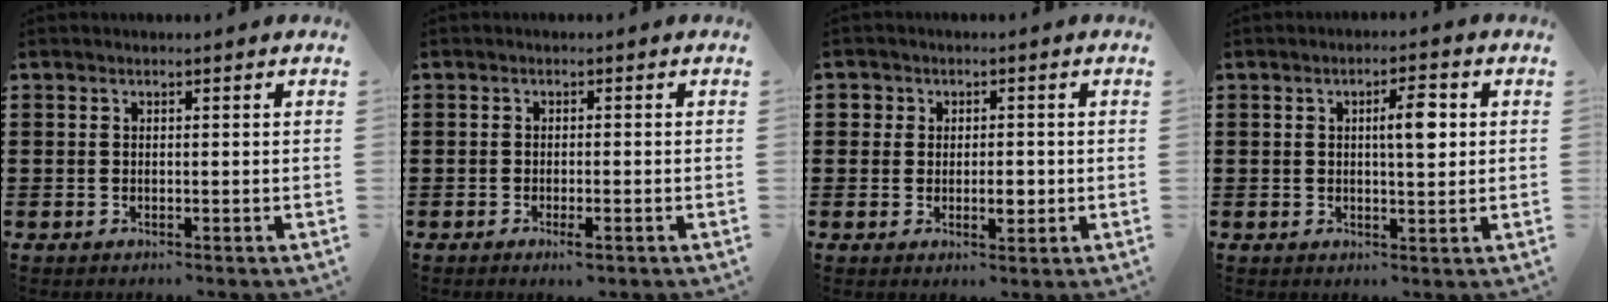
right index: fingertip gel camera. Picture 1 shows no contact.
{"total": 1.6, "force": [-1.0, 0.2, 1.2], "torque": [-0.022, -0.004, -0.017]}
{"total": 3.1, "force": [-0.2, 2.4, 2.0], "torque": [-0.035, 0.005, -0.008]}
{"total": 4.7, "force": [0.9, 1.3, 4.4], "torque": [-0.070, 0.002, 0.009]}